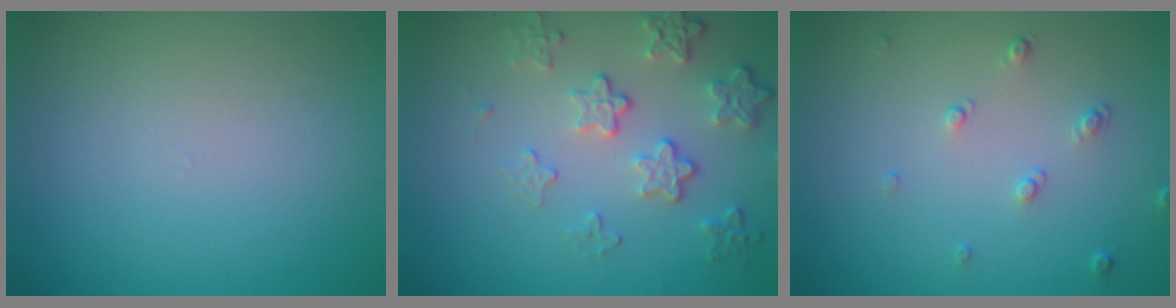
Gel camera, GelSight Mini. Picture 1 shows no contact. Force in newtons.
{"total": 4.2, "press": 3.2, "slide": 2.7}
{"total": 1.1, "press": 0.8, "slide": 0.8}